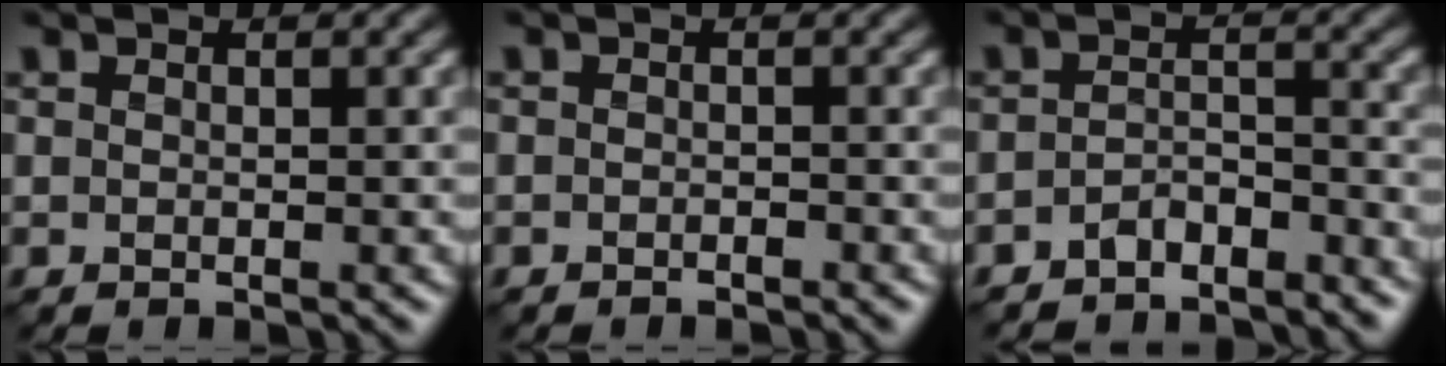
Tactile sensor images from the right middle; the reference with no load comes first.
{"total": 0.6, "force": [-0.6, 0.0, -0.1], "torque": [0.002, 0.002, -0.011]}
{"total": 2.8, "force": [-2.7, 0.6, 0.7], "torque": [-0.018, 0.006, -0.057]}